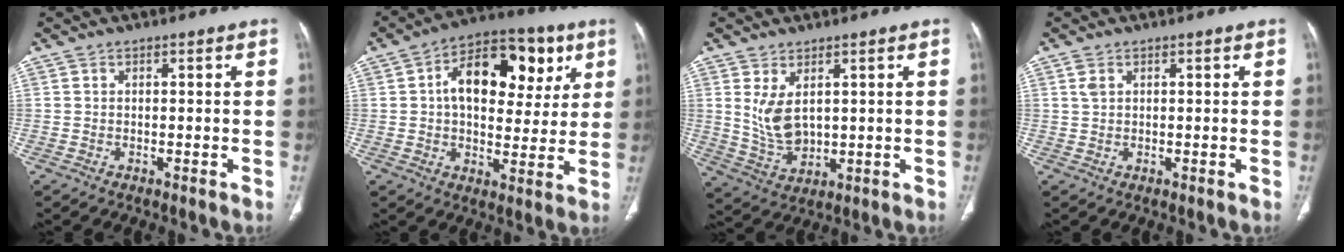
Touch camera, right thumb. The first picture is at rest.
{"total": 17.9, "force": [5.3, 10.8, 13.3], "torque": [-0.152, 0.010, 0.074]}
{"total": 7.4, "force": [2.1, 4.1, 5.7], "torque": [-0.104, -0.018, 0.060]}
{"total": 1.6, "force": [0.8, 0.9, 1.1], "torque": [-0.026, 0.006, 0.023]}